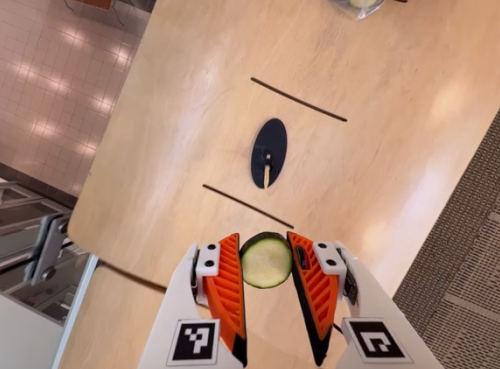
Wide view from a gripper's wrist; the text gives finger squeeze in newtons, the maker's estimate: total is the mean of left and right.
{"total": 10.1, "left": 10.4, "right": 9.8}